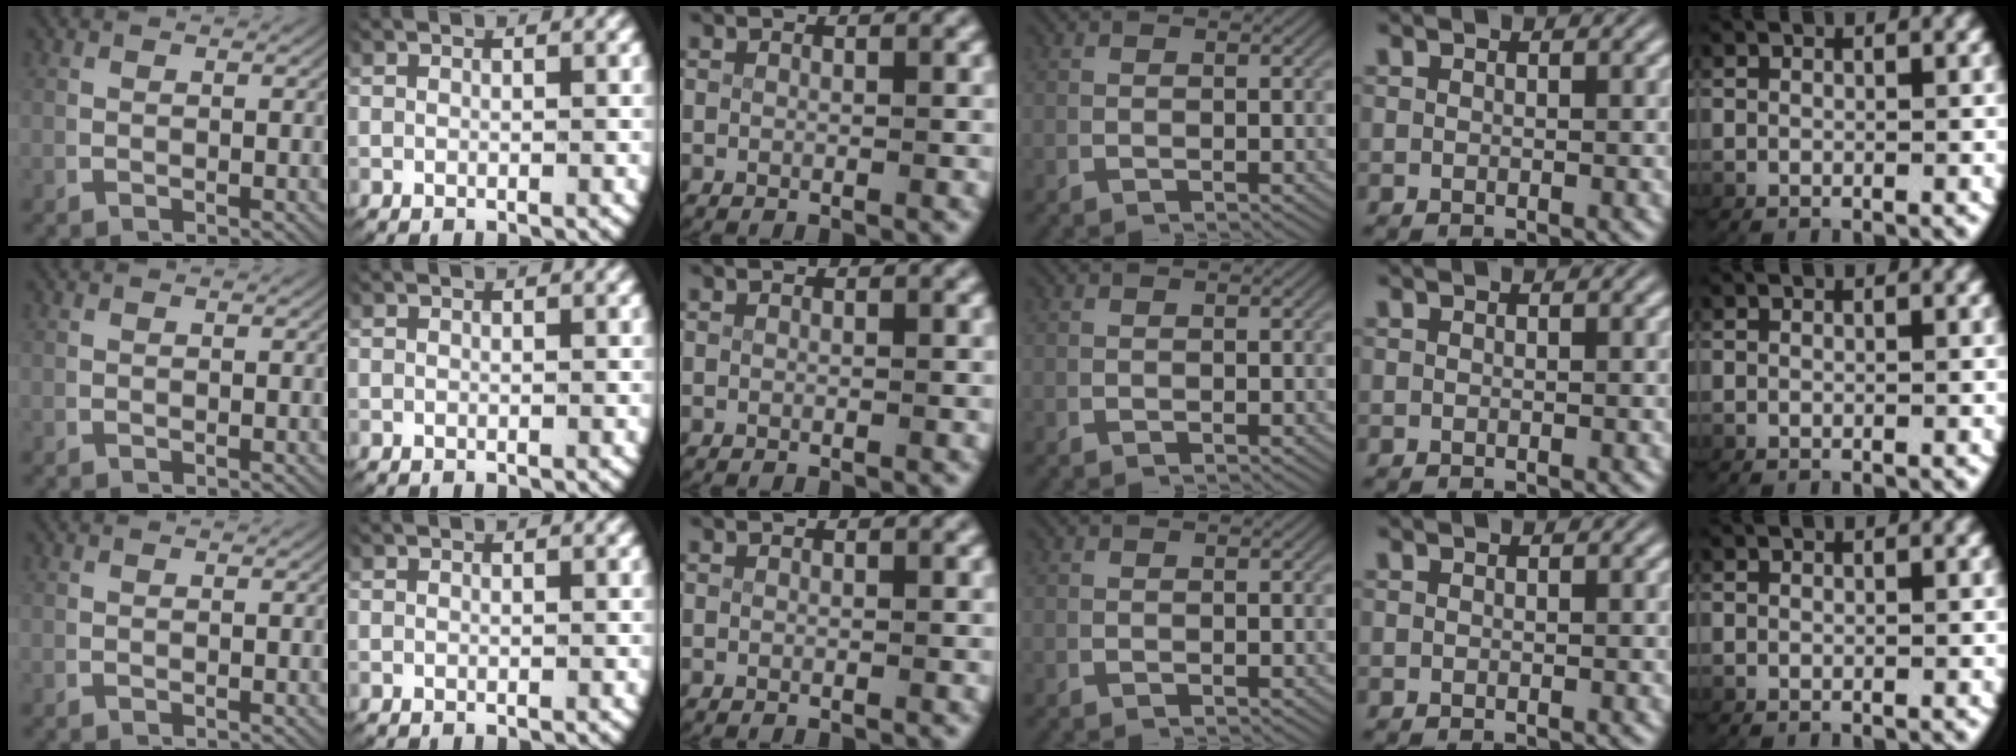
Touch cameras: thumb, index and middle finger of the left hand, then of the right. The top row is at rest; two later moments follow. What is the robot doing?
{"motion": "lift_and_place", "object": "paper towel"}